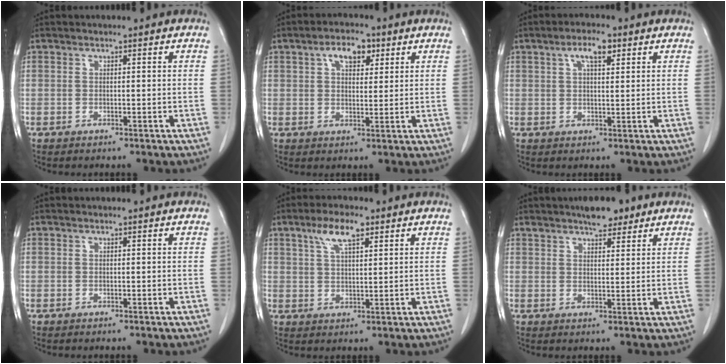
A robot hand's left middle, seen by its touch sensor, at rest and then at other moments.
{"total": 5.2, "force": [2.5, 2.6, 3.7], "torque": [-0.063, 0.013, 0.041]}
{"total": 4.3, "force": [2.2, 1.3, 3.5], "torque": [-0.069, 0.008, 0.040]}
{"total": 0.0}
{"total": 5.8, "force": [3.4, 1.7, 4.4], "torque": [-0.091, 0.010, 0.064]}
{"total": 5.6, "force": [4.2, 1.6, 3.3], "torque": [-0.054, 0.007, 0.066]}